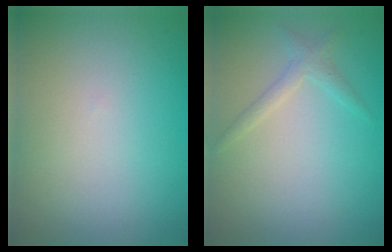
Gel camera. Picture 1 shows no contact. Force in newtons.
{"total": 1.4, "press": 1.4, "slide": 0.1}